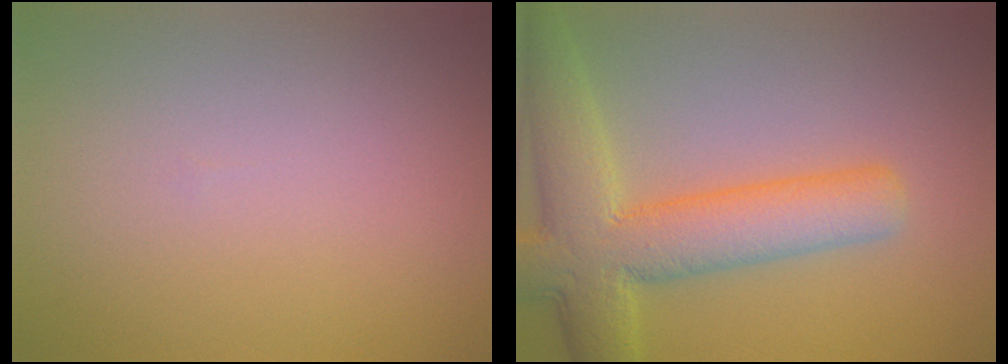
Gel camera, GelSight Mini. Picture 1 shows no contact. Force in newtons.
{"total": 8.2, "press": 8.2, "slide": 0.3}